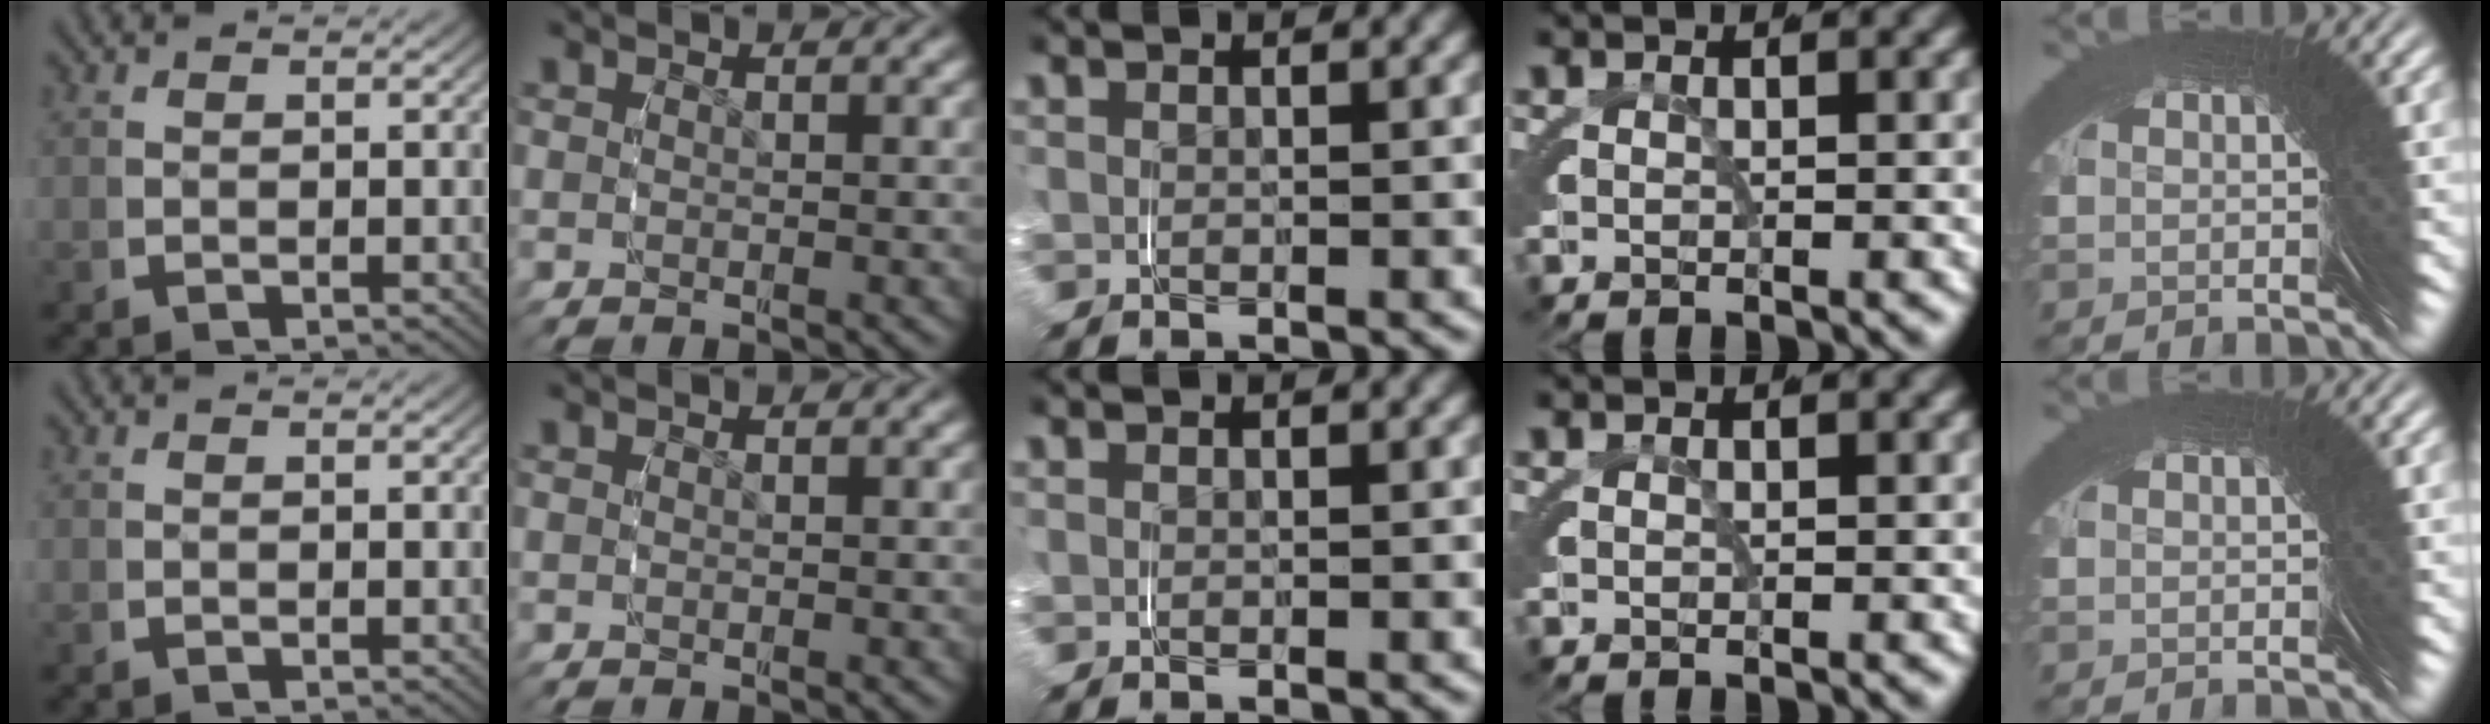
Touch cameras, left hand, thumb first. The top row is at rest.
{}